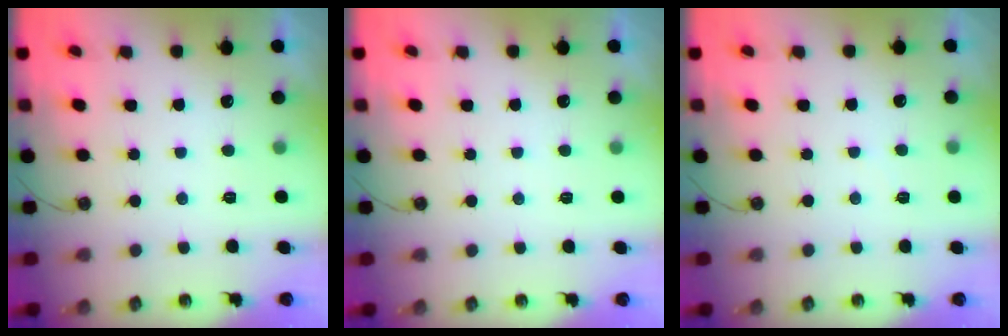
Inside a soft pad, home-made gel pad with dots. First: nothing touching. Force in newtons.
{"total": 2.8, "press": 2.8, "slide": 0.5}
{"total": 2.4, "press": 2.4, "slide": 0.4}